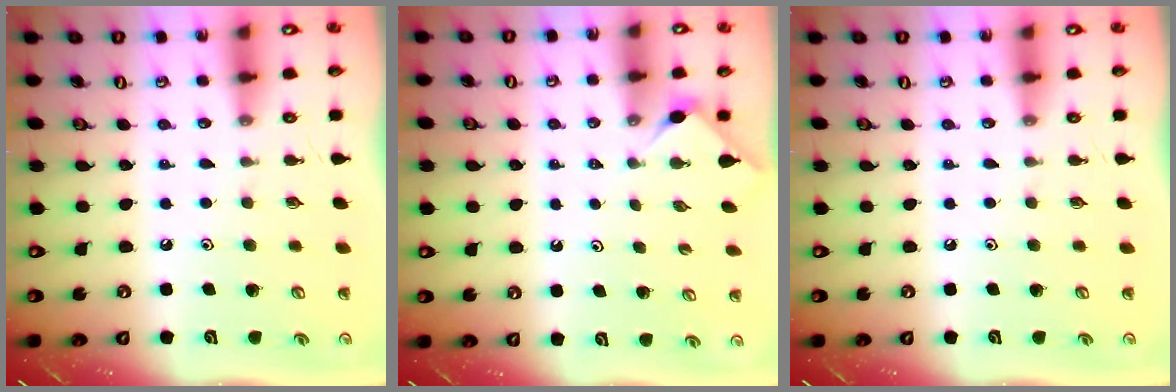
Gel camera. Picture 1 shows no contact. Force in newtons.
{"total": 2.7, "press": 2.7, "slide": 0.5}
{"total": 0.0}